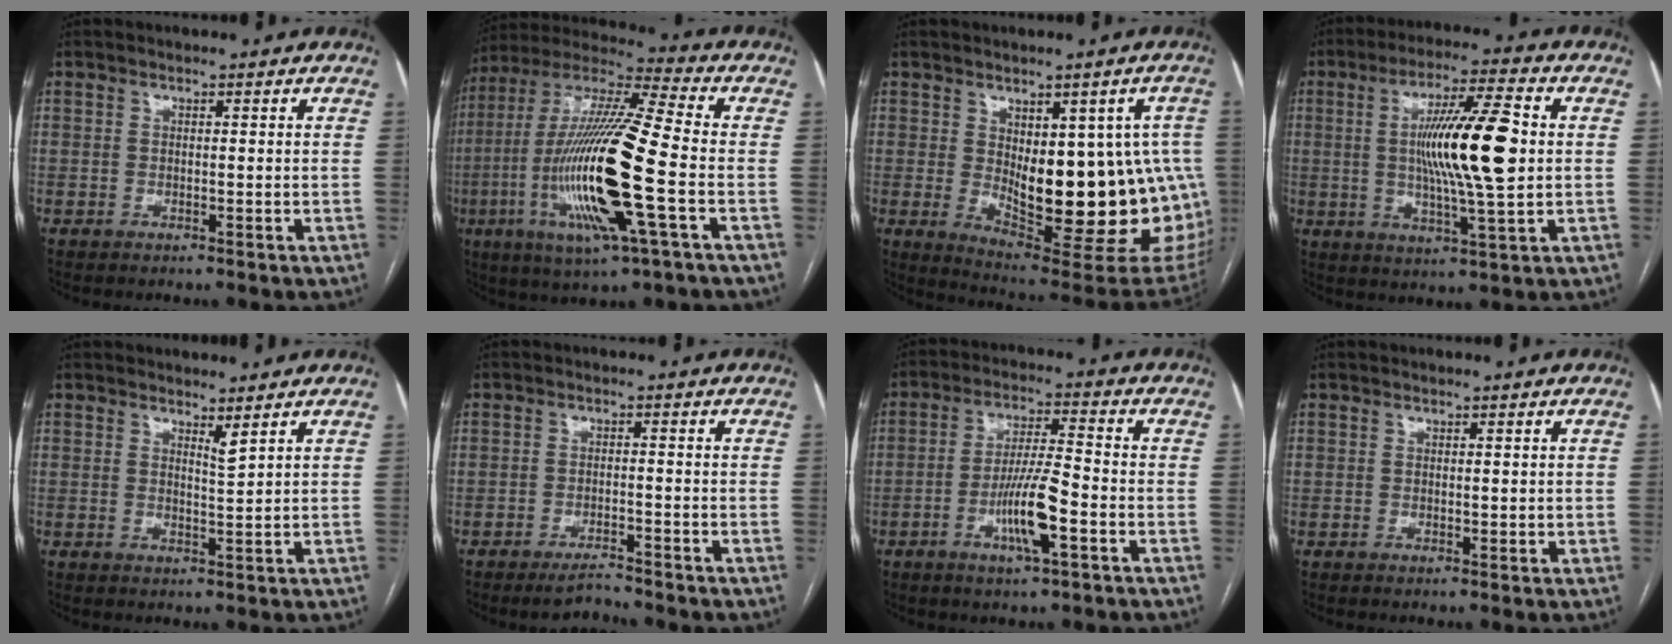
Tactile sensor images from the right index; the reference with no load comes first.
{"total": 21.3, "force": [-5.0, 1.4, 20.7], "torque": [-0.440, -0.021, -0.098]}
{"total": 22.5, "force": [-1.3, 8.4, 20.8], "torque": [-0.192, 0.002, 0.016]}
{"total": 14.3, "force": [1.1, 1.0, 14.2], "torque": [-0.249, 0.003, 0.017]}
{"total": 1.8, "force": [1.4, -0.3, 1.0], "torque": [-0.018, -0.015, 0.026]}
{"total": 3.2, "force": [-2.9, 0.1, 1.2], "torque": [-0.021, -0.010, -0.049]}
{"total": 9.0, "force": [-3.4, 0.8, 8.3], "torque": [-0.157, -0.003, -0.062]}
{"total": 1.0, "force": [0.2, 0.5, 0.8], "torque": [-0.012, -0.003, 0.007]}